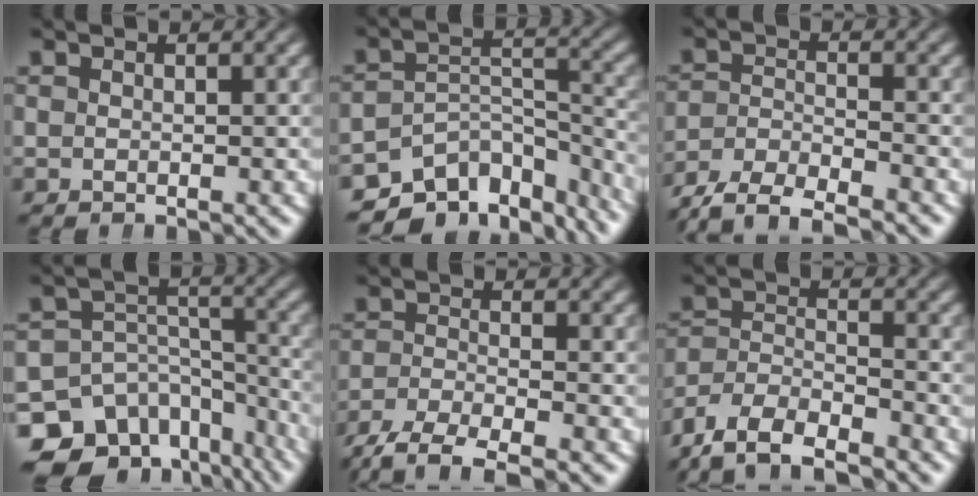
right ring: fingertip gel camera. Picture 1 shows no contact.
{"total": 12.1, "force": [-8.2, 6.8, 5.7], "torque": [-0.097, -0.042, -0.116]}
{"total": 6.8, "force": [-4.9, 3.8, 2.7], "torque": [-0.057, -0.021, -0.080]}
{"total": 12.9, "force": [-7.2, 9.1, 5.7], "torque": [-0.097, -0.037, -0.109]}
{"total": 5.9, "force": [-4.4, 2.5, 3.2], "torque": [-0.059, -0.024, -0.060]}
{"total": 8.1, "force": [-5.4, 5.3, 3.1], "torque": [-0.083, -0.036, -0.085]}